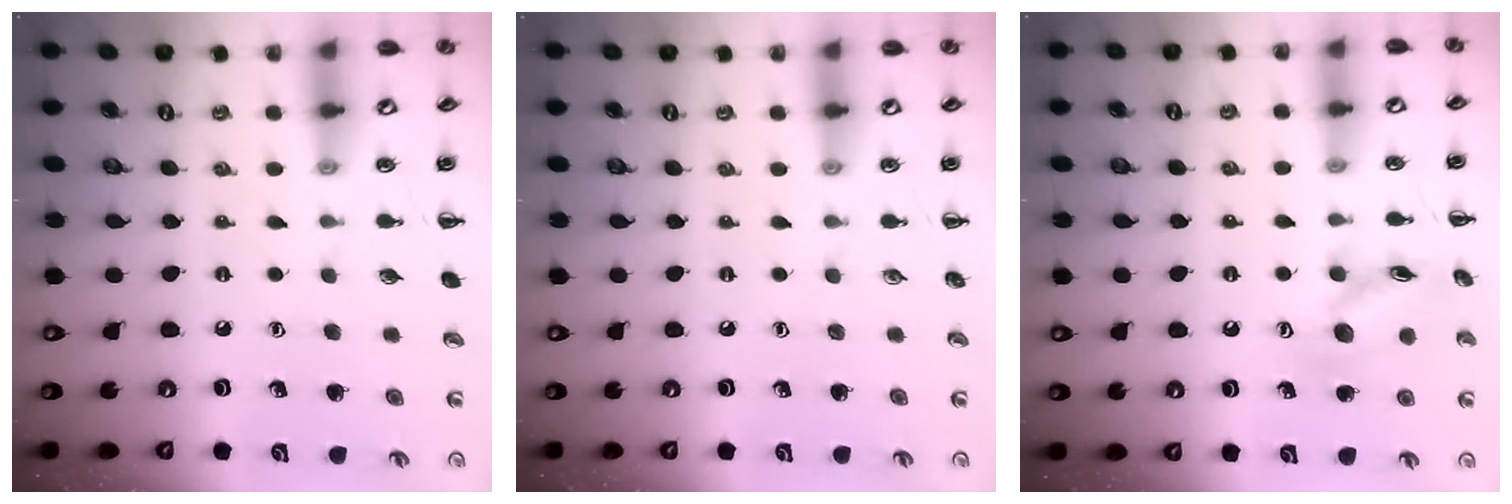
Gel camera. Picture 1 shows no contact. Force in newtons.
{"total": 0.0}
{"total": 11.7, "press": 11.7, "slide": 0.6}